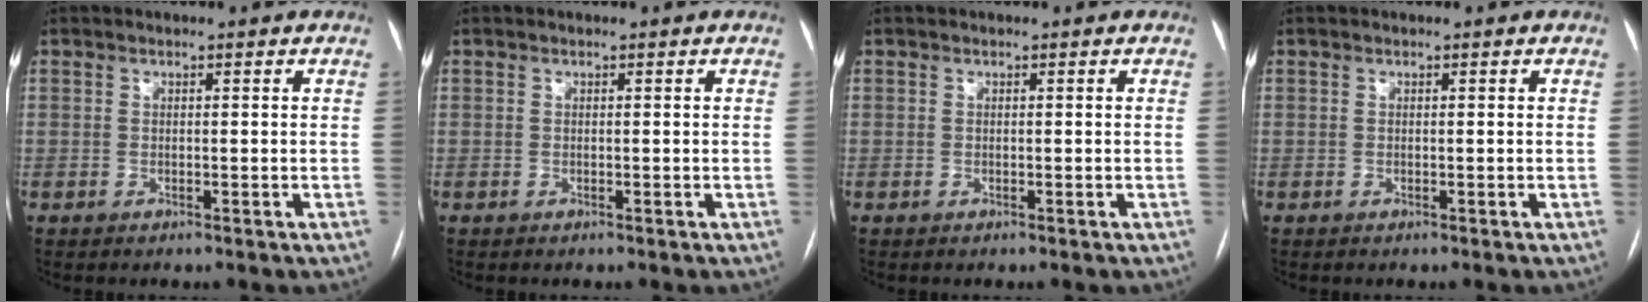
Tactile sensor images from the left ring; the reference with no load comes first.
{"total": 0.0}
{"total": 0.0}
{"total": 0.0}